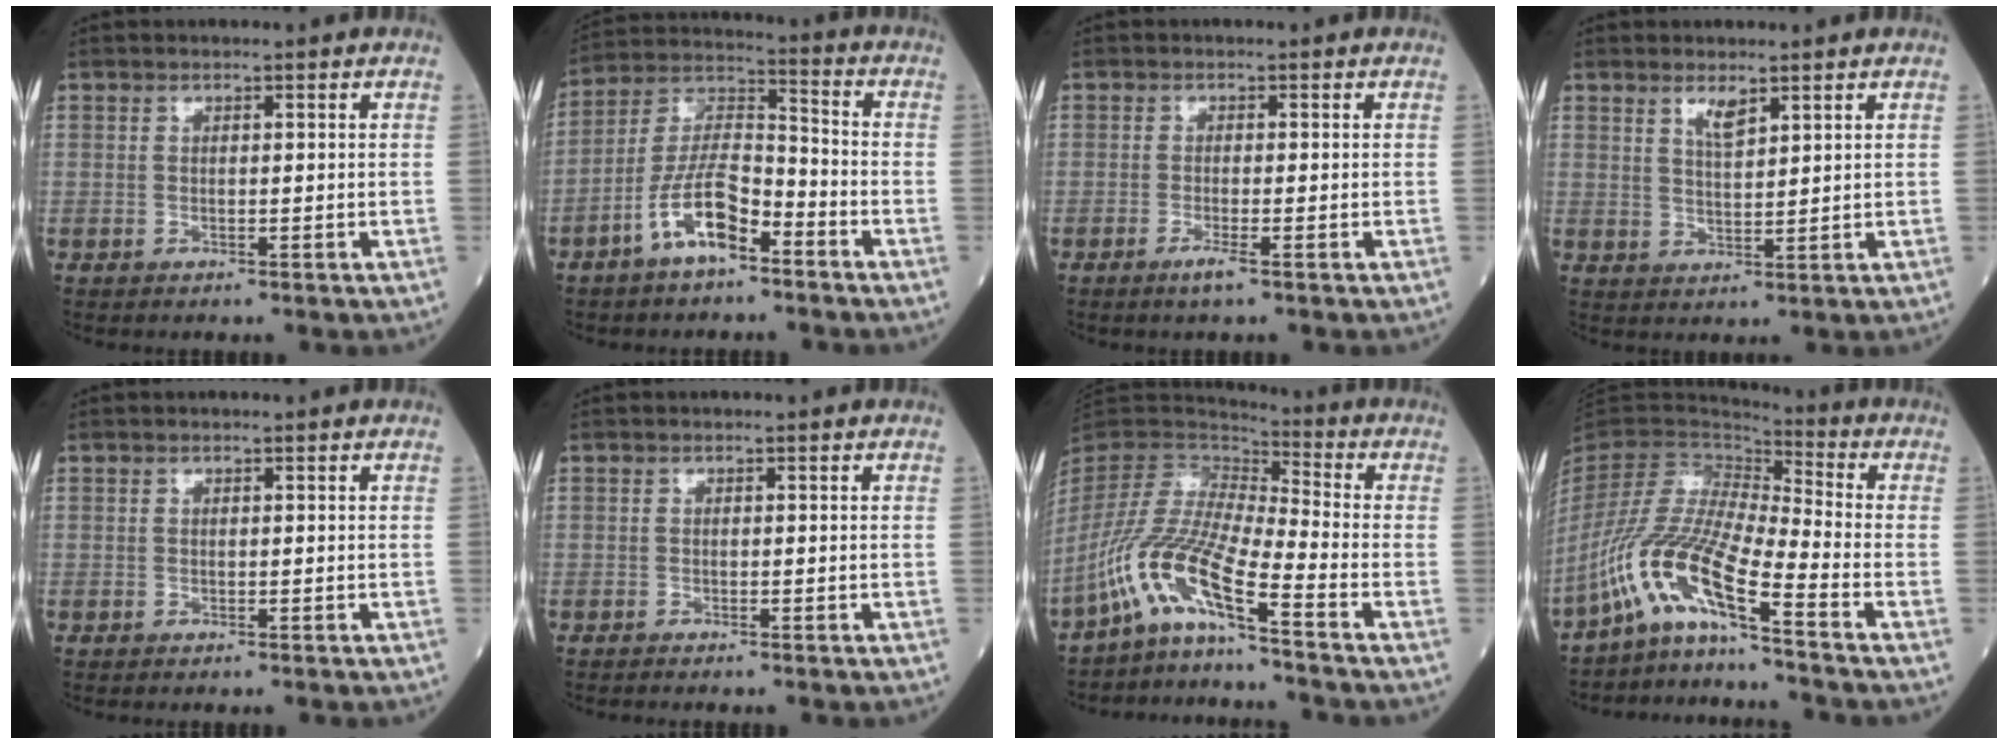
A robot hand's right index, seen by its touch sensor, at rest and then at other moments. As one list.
[{"total": 10.5, "force": [-5.6, 3.3, 8.2], "torque": [-0.171, 0.013, -0.107]}, {"total": 2.1, "force": [-1.3, -0.2, 1.7], "torque": [-0.036, -0.006, -0.027]}, {"total": 2.9, "force": [2.0, 0.5, 2.0], "torque": [-0.040, -0.004, 0.040]}, {"total": 0.0}, {"total": 1.0, "force": [-0.9, -0.1, 0.4], "torque": [-0.008, 0.000, -0.012]}, {"total": 11.3, "force": [-7.3, 0.0, 8.6], "torque": [-0.184, -0.008, -0.148]}, {"total": 11.9, "force": [-8.0, 0.1, 8.8], "torque": [-0.188, -0.007, -0.160]}]